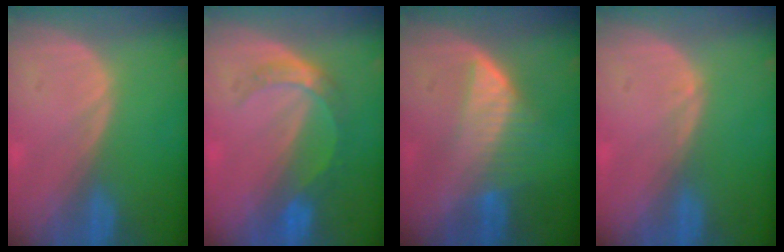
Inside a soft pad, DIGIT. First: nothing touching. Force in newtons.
{"total": 5.1, "press": 4.6, "slide": 2.2}
{"total": 6.9, "press": 6.0, "slide": 3.3}
{"total": 0.8, "press": 0.7, "slide": 0.1}